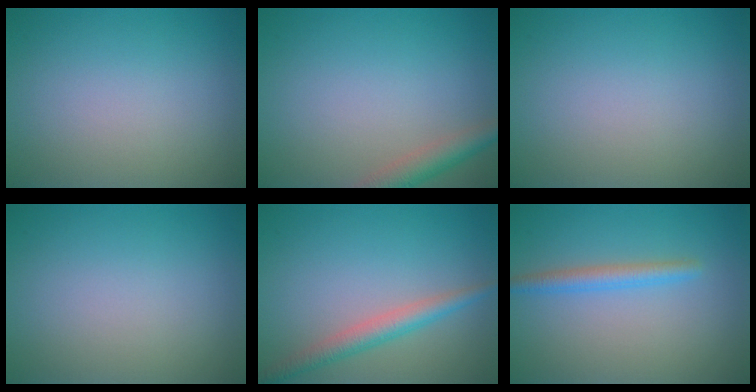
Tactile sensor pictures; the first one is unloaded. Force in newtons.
{"total": 2.9, "press": 2.9, "slide": 0.2}
{"total": 0.0}
{"total": 0.0}
{"total": 2.8, "press": 2.8, "slide": 0.1}
{"total": 2.2, "press": 2.1, "slide": 0.1}